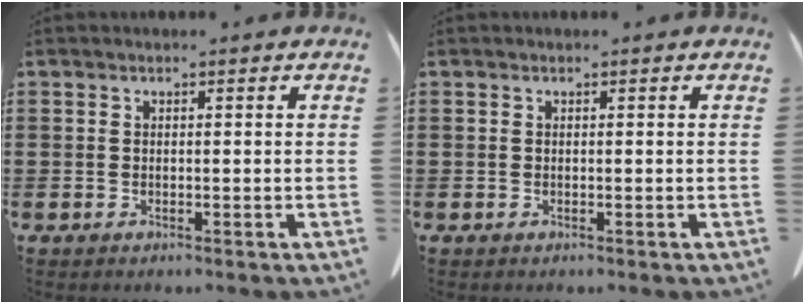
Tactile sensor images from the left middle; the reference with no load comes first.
{"total": 0.0}